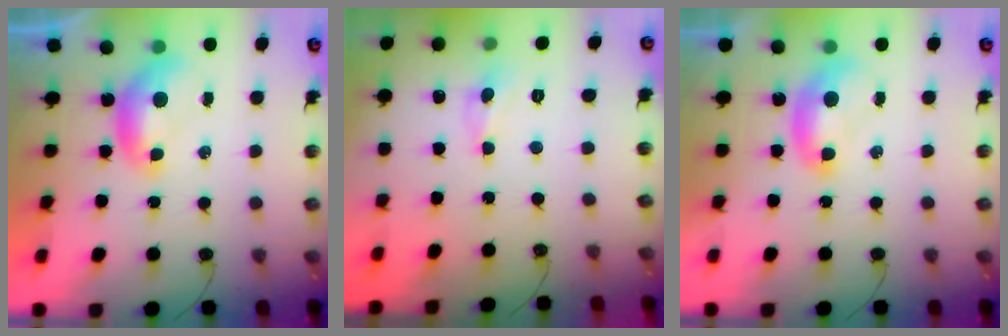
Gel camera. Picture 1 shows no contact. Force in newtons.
{"total": 2.1, "press": 1.9, "slide": 0.7}
{"total": 1.2, "press": 1.2, "slide": 0.3}